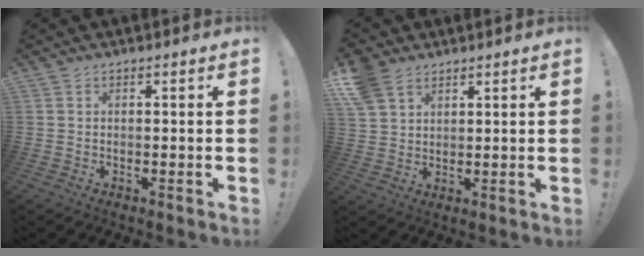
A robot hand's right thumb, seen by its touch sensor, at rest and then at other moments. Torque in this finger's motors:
{"motor_torque": [-0.65, 1.55, 0.33, 0.06, 0.08]}